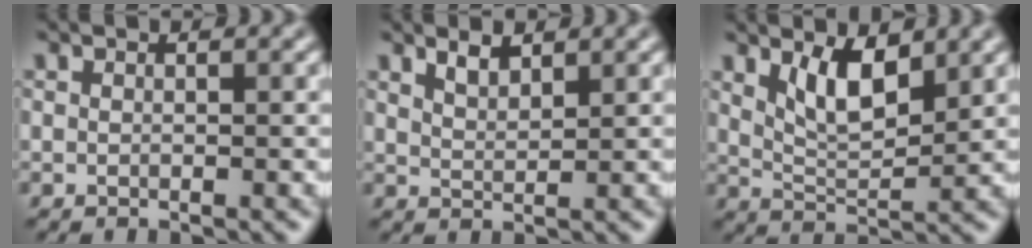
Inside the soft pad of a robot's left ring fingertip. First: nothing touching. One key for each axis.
{"total": 1.9, "fx": 1.5, "fy": 0.5, "fz": 0.9, "tx": -0.019, "ty": -0.002, "tz": 0.030}
{"total": 4.2, "fx": 2.3, "fy": 1.6, "fz": 3.2, "tx": -0.064, "ty": -0.008, "tz": 0.047}